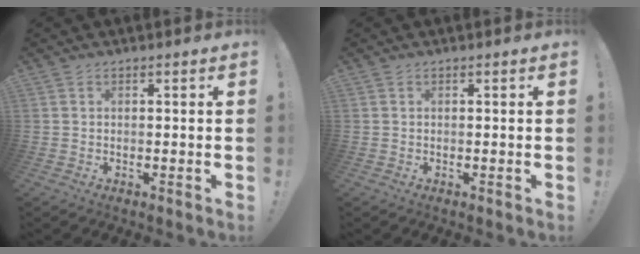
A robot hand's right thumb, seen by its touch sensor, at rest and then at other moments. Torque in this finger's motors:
{"motor_torque": [0.16, -0.01, 0.12, -0.08, -0.02]}